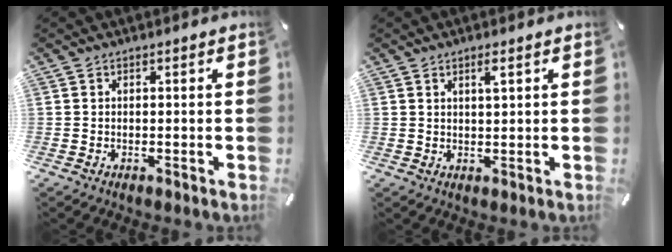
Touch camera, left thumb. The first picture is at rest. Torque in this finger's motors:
{"motor_torque": [-0.08, -0.50, 0.10, 0.28, 0.00]}